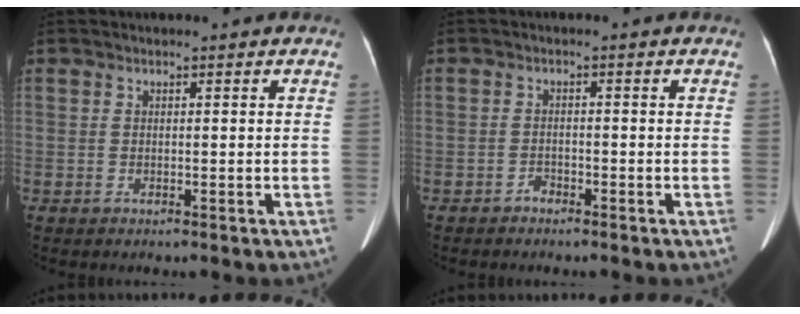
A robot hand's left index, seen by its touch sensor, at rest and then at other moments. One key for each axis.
{"total": 1.2, "fx": -1.1, "fy": 0.6, "fz": 0.2, "tx": -0.001, "ty": 0.003, "tz": -0.020}